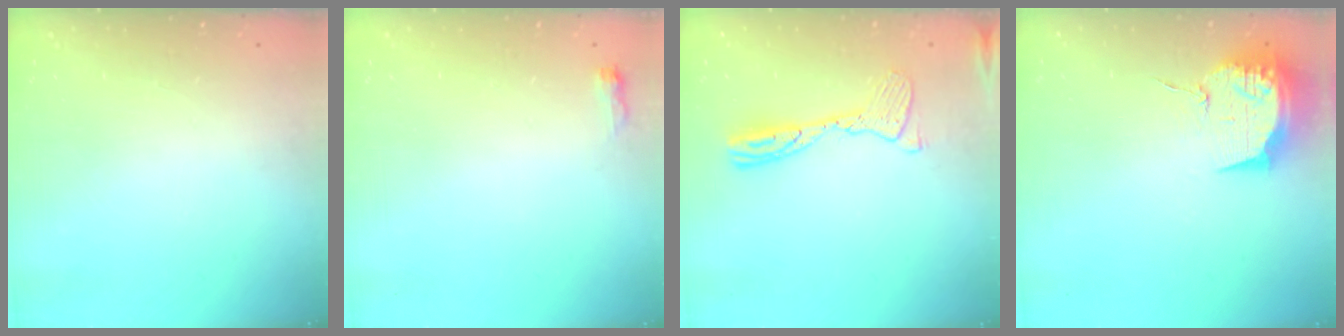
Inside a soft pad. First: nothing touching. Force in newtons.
{"total": 9.8, "press": 2.8, "slide": 9.4}
{"total": 12.0, "press": 11.9, "slide": 1.1}
{"total": 16.1, "press": 16.1, "slide": 0.2}